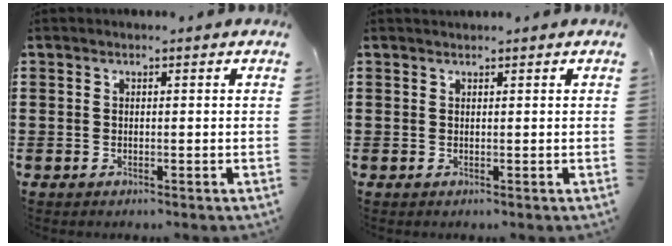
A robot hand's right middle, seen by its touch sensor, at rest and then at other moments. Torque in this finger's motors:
{"motor_torque": [-0.16, -0.16, 0.00, 0.00]}